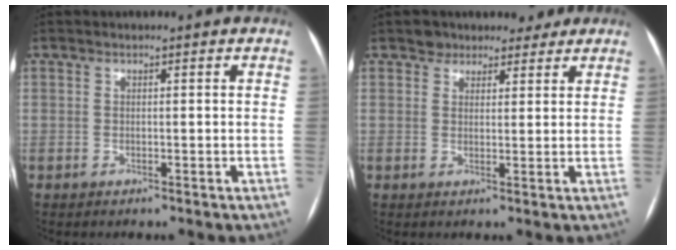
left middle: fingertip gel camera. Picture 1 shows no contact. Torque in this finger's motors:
{"motor_torque": [-0.10, -0.30, -0.01, -0.01]}